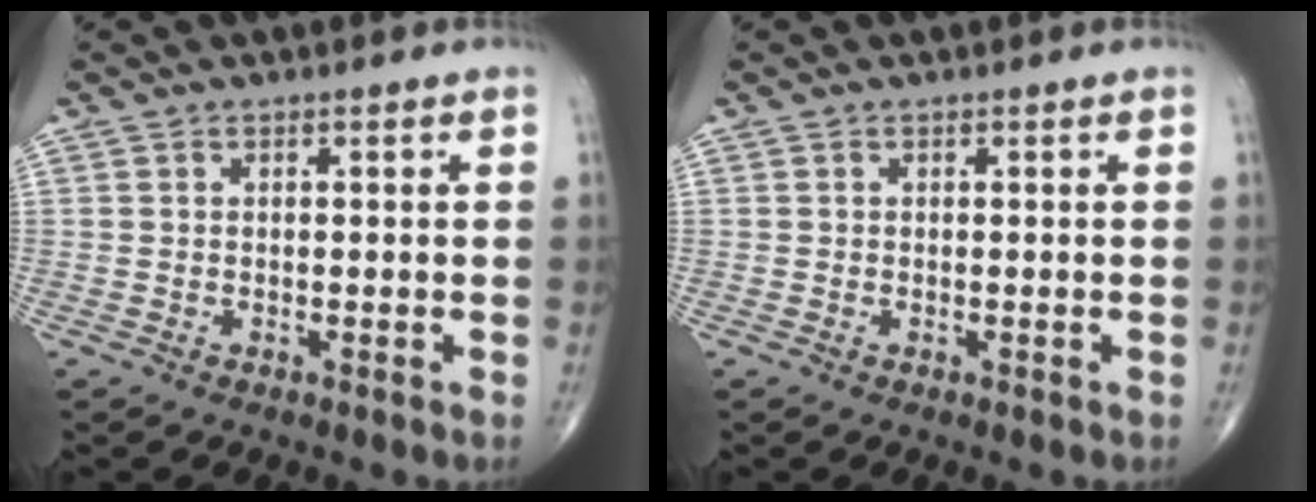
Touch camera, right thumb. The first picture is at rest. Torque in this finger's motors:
{"motor_torque": [-0.32, -0.07, -0.34, -0.23, -0.01]}